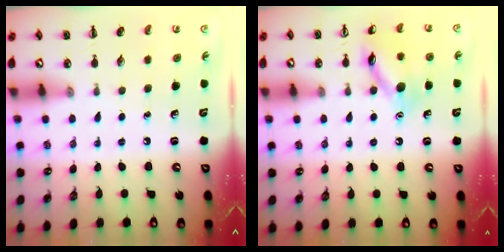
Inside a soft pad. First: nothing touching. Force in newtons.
{"total": 12.2, "press": 12.2, "slide": 0.9}